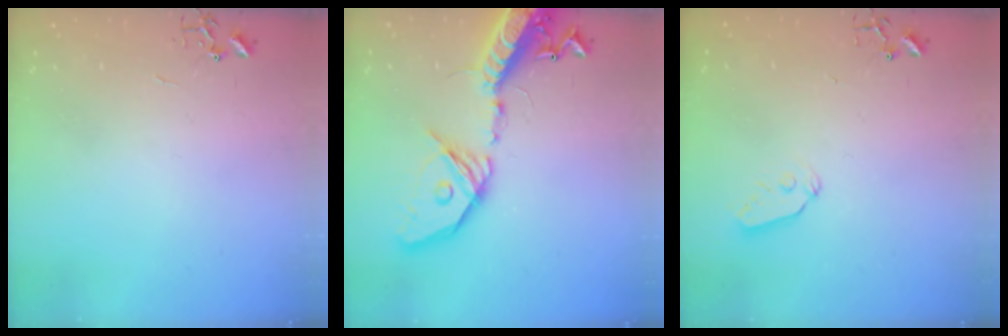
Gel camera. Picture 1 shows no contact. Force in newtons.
{"total": 25.2, "press": 24.7, "slide": 4.9}
{"total": 6.4, "press": 6.4, "slide": 0.3}